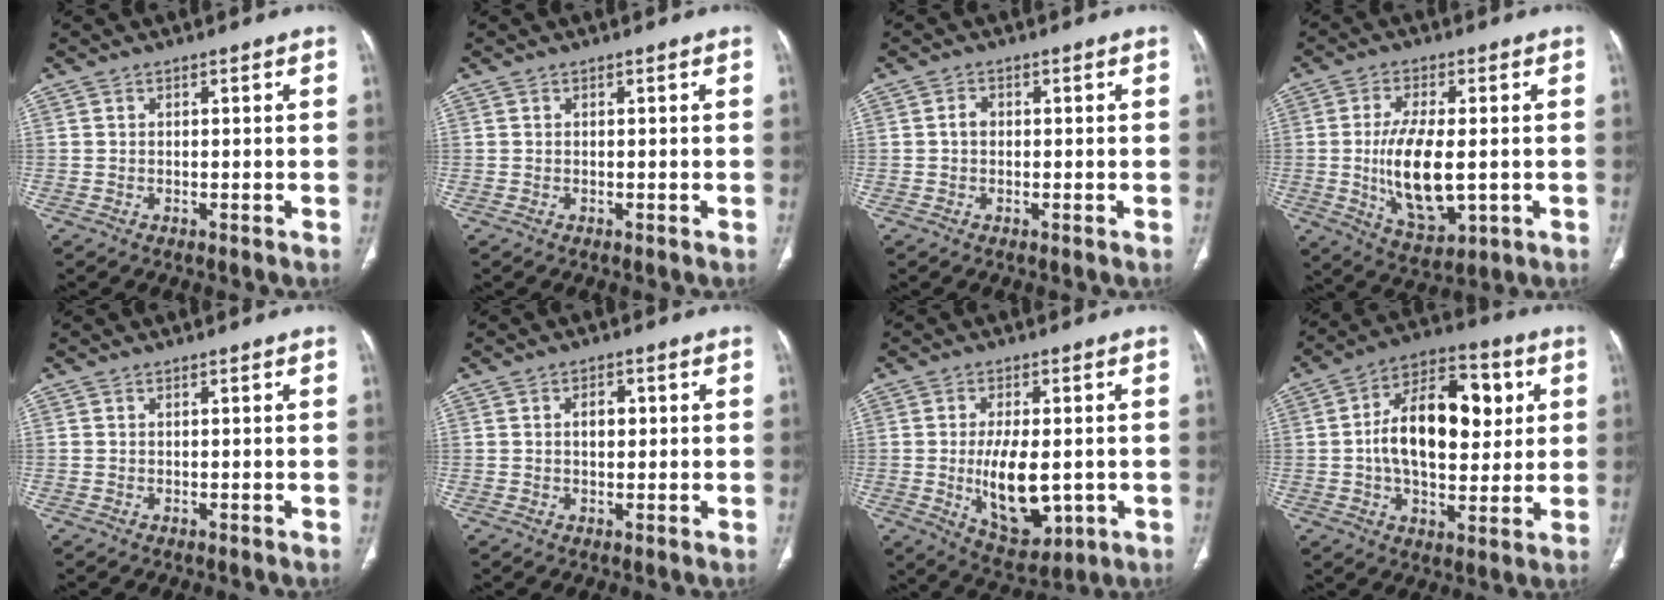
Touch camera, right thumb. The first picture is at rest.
{"total": 0.0}
{"total": 1.6, "force": [-0.1, 1.3, 1.0], "torque": [-0.012, 0.006, -0.003]}
{"total": 13.1, "force": [-1.0, 5.9, 11.6], "torque": [-0.212, -0.018, -0.007]}
{"total": 0.0}
{"total": 3.0, "force": [0.4, 1.9, 2.3], "torque": [-0.031, 0.005, 0.005]}
{"total": 12.5, "force": [-1.6, 6.3, 10.7], "torque": [-0.162, -0.014, -0.009]}
{"total": 19.1, "force": [2.7, 10.9, 15.4], "torque": [-0.217, 0.015, 0.039]}